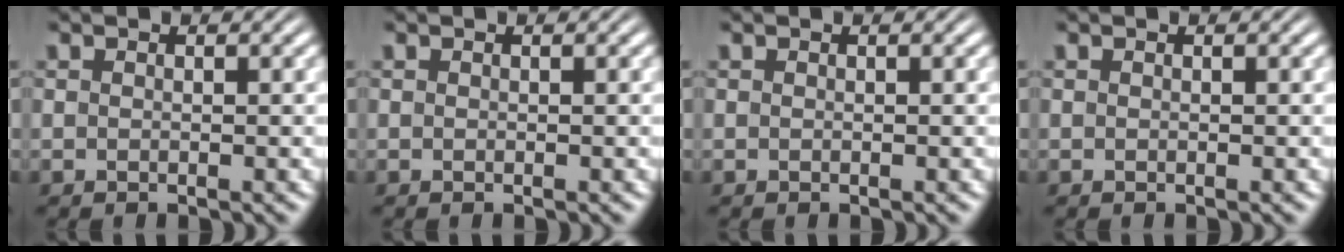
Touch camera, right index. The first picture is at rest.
{"total": 0.0}
{"total": 0.0}
{"total": 0.0}